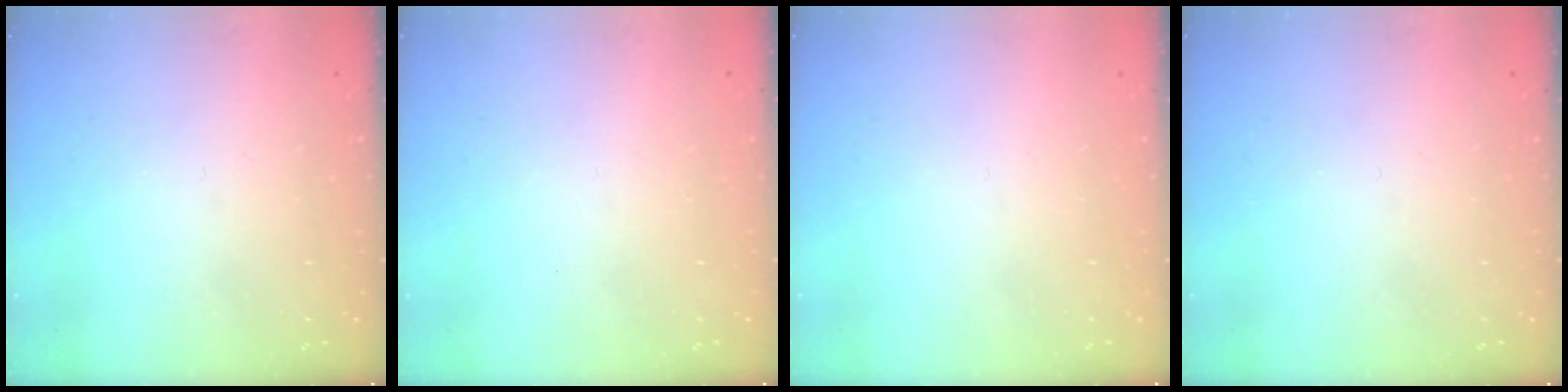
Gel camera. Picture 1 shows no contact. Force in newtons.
{"total": 1.7, "press": 1.7, "slide": 0.1}
{"total": 1.5, "press": 1.5, "slide": 0.1}
{"total": 0.0}